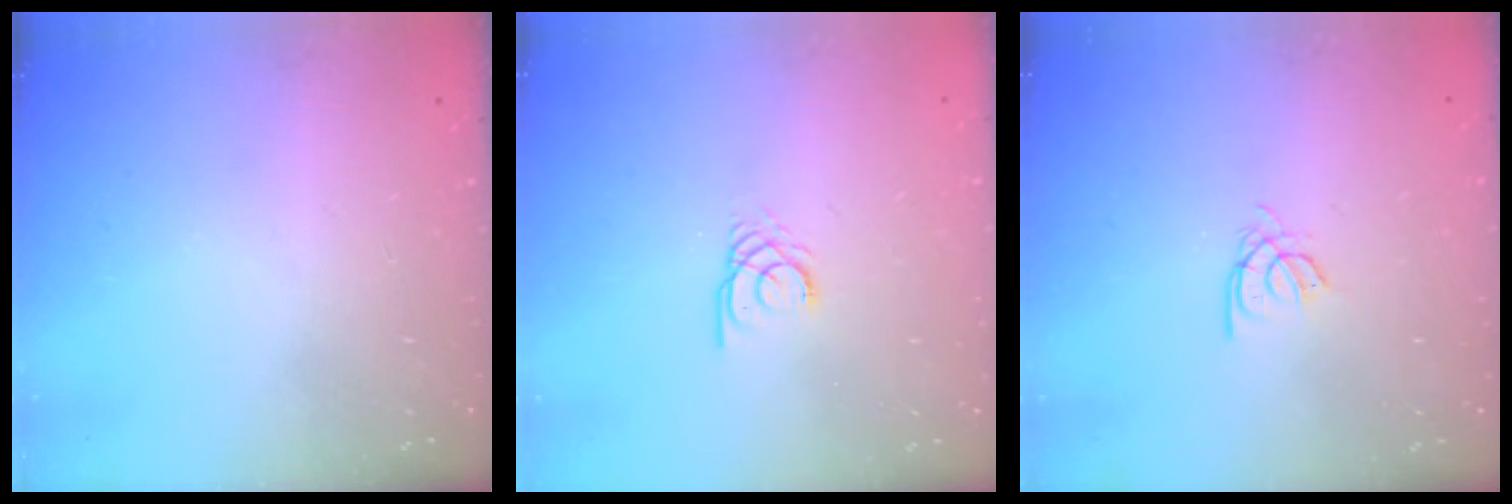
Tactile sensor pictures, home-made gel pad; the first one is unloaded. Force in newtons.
{"total": 2.4, "press": 2.4, "slide": 0.3}
{"total": 2.4, "press": 2.4, "slide": 0.4}